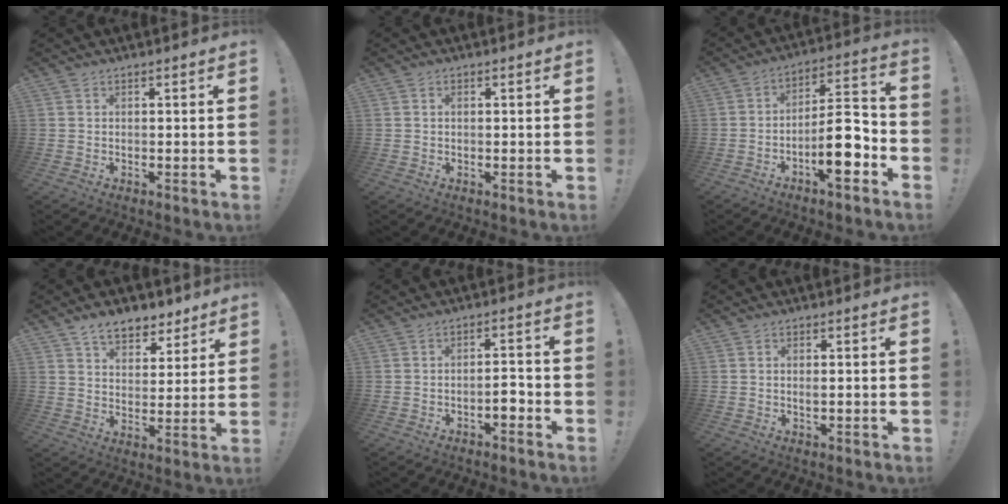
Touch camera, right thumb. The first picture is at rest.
{"total": 0.8, "force": [0.3, 0.5, 0.6], "torque": [-0.018, 0.005, 0.005]}
{"total": 13.5, "force": [-5.6, 4.1, 11.6], "torque": [-0.173, 0.030, -0.092]}
{"total": 9.5, "force": [6.9, 5.1, 4.0], "torque": [-0.053, -0.043, 0.128]}
{"total": 4.2, "force": [-2.0, 1.4, 3.4], "torque": [-0.044, 0.007, -0.035]}
{"total": 1.0, "force": [0.3, 0.3, 0.9], "torque": [-0.011, -0.001, 0.002]}